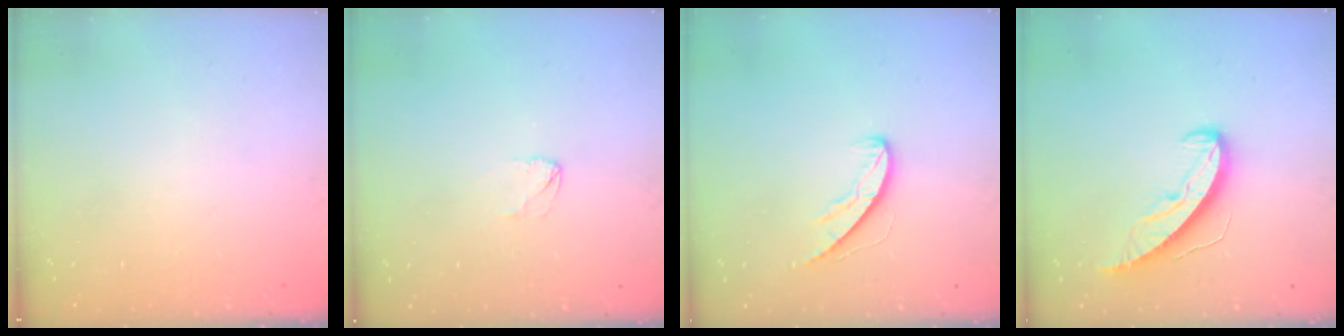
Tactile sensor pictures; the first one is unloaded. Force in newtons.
{"total": 2.5, "press": 2.5, "slide": 0.2}
{"total": 6.0, "press": 6.0, "slide": 0.5}
{"total": 8.8, "press": 8.8, "slide": 0.8}